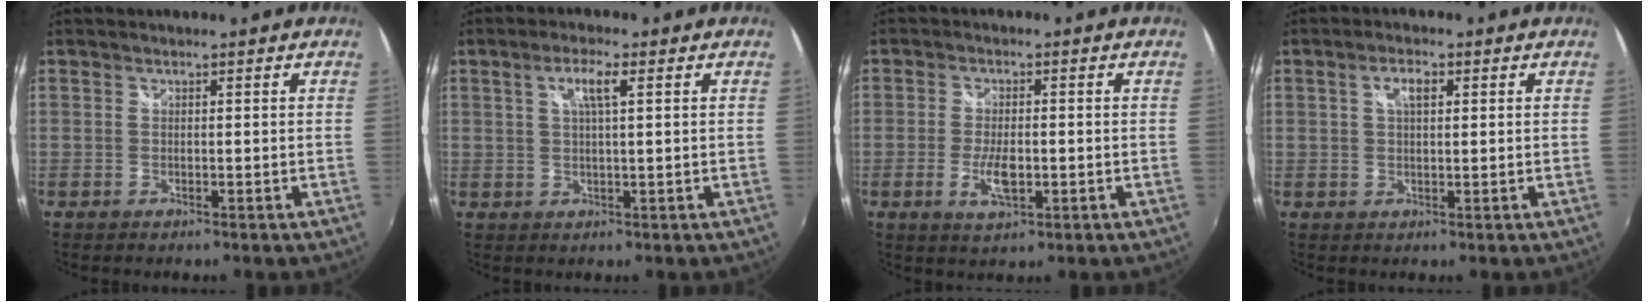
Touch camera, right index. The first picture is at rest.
{"total": 3.8, "force": [1.3, 0.4, 3.6], "torque": [-0.069, 0.004, 0.023]}
{"total": 5.1, "force": [-1.4, 1.9, 4.5], "torque": [-0.093, -0.005, -0.024]}
{"total": 3.1, "force": [1.0, 1.4, 2.6], "torque": [-0.047, 0.008, 0.016]}